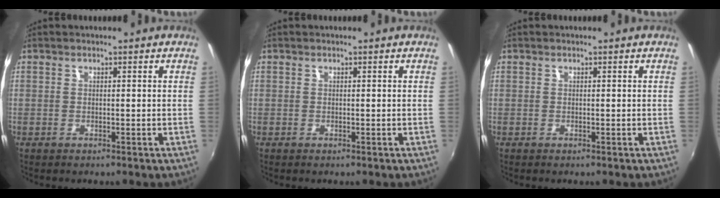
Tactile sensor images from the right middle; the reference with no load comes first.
{"total": 0.0}
{"total": 0.0}